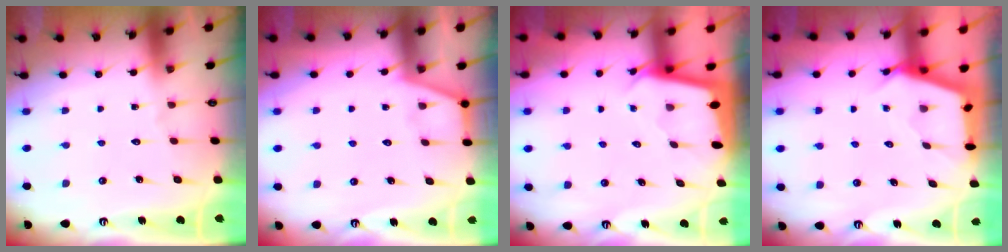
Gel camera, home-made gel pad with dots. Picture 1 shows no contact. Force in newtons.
{"total": 2.6, "press": 2.6, "slide": 0.3}
{"total": 1.9, "press": 1.9, "slide": 0.1}
{"total": 2.6, "press": 2.6, "slide": 0.3}